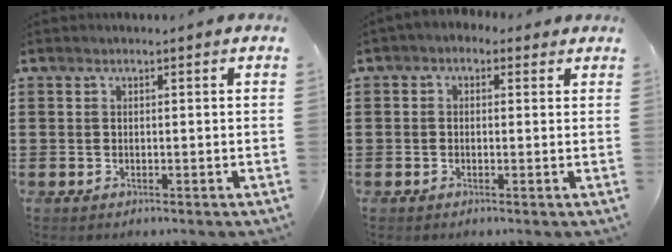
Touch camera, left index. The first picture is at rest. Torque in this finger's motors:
{"motor_torque": [1.13, -1.01, 0.31, 0.00]}